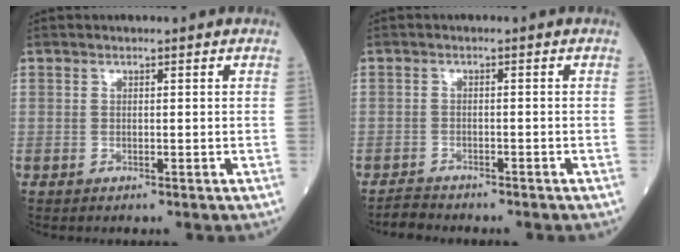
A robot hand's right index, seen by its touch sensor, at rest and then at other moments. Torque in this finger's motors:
{"motor_torque": [-0.85, 0.42, -1.05, -0.21]}